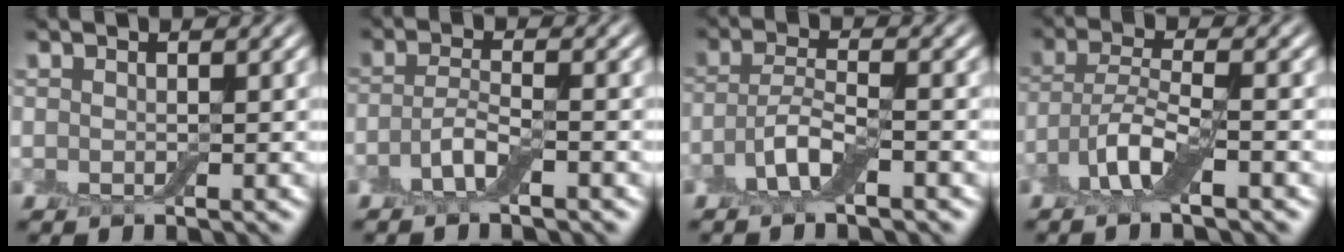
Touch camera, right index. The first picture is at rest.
{"total": 2.6, "force": [-1.4, 0.6, 2.1], "torque": [-0.046, 0.002, -0.036]}
{"total": 3.3, "force": [-1.8, 0.9, 2.7], "torque": [-0.058, 0.005, -0.044]}
{"total": 4.1, "force": [-2.3, 1.0, 3.3], "torque": [-0.066, 0.005, -0.053]}